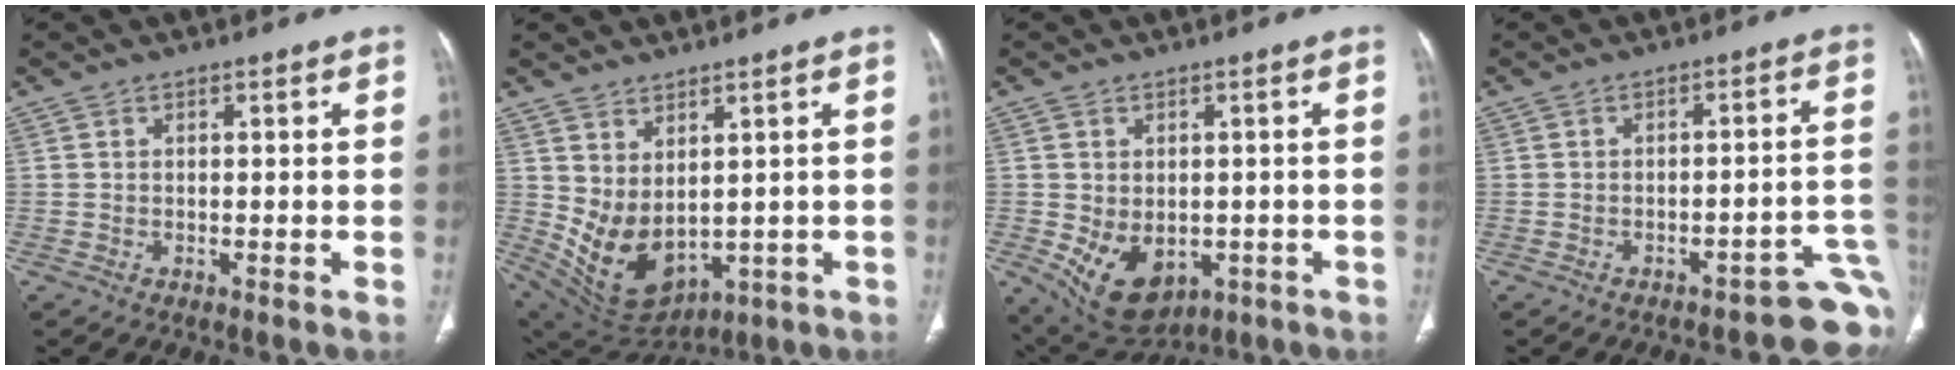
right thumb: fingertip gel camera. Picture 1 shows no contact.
{"total": 10.8, "force": [1.5, 6.9, 8.2], "torque": [-0.129, -0.025, 0.068]}
{"total": 10.8, "force": [-2.9, 7.6, 7.0], "torque": [-0.096, -0.003, -0.019]}
{"total": 10.3, "force": [-6.8, 3.7, 6.8], "torque": [-0.033, 0.064, -0.079]}